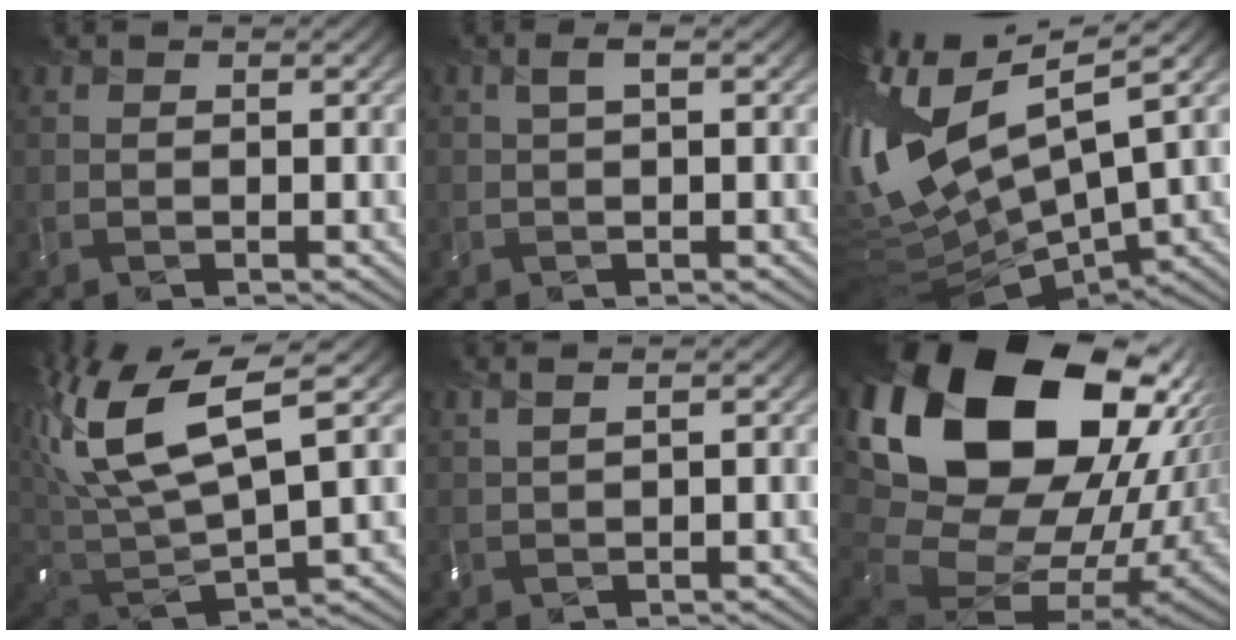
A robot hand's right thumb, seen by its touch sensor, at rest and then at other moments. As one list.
[{"total": 1.5, "force": [0.3, 0.4, 1.4], "torque": [-0.024, 0.005, 0.005]}, {"total": 16.7, "force": [3.0, 5.9, 15.4], "torque": [-0.317, -0.011, 0.088]}, {"total": 15.5, "force": [5.5, 6.7, 12.9], "torque": [-0.310, 0.013, 0.108]}, {"total": 2.7, "force": [1.9, 0.8, 1.7], "torque": [-0.027, 0.013, 0.020]}, {"total": 21.7, "force": [7.8, 15.0, 13.6], "torque": [-0.288, -0.017, 0.183]}]